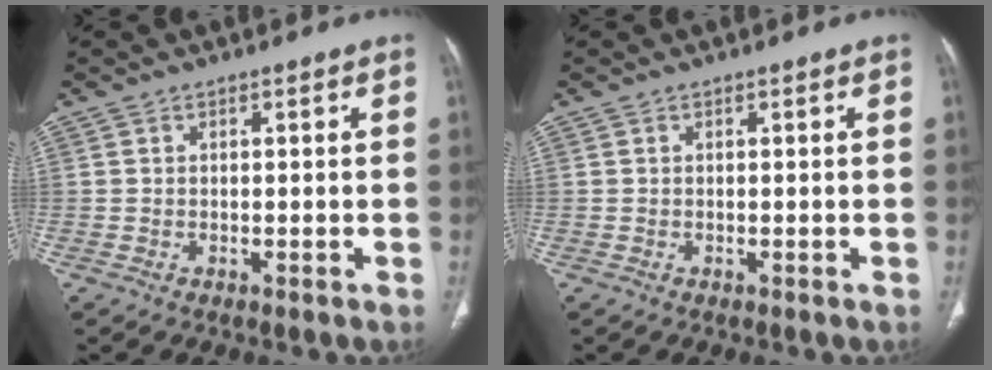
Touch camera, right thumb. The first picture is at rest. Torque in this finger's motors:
{"motor_torque": [0.00, 0.00, -0.04, 0.04, 0.00]}